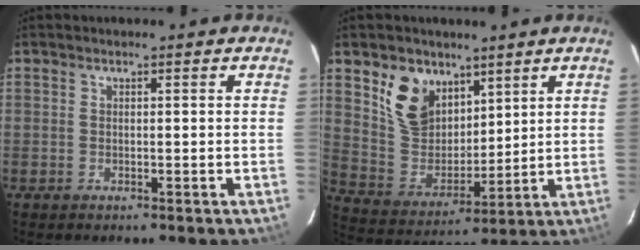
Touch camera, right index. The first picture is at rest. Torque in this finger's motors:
{"motor_torque": [0.47, 0.46, 0.26, 0.07]}